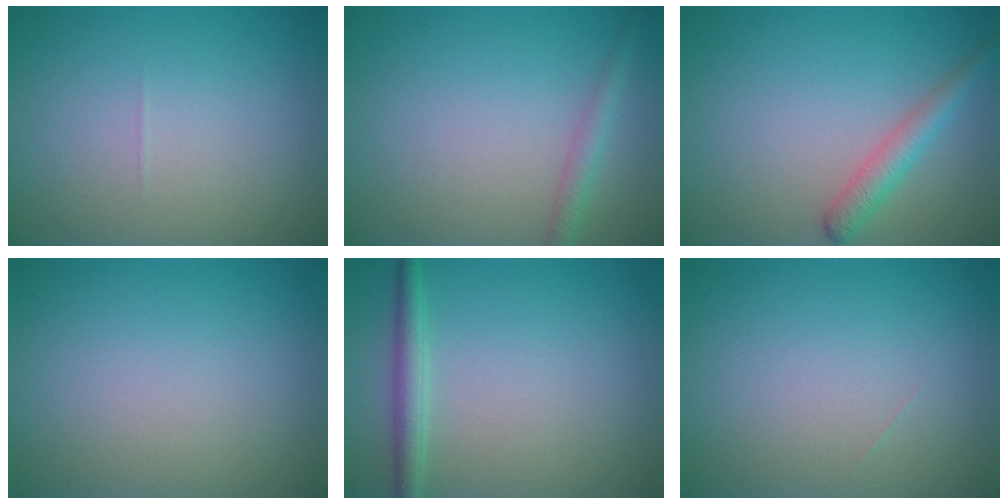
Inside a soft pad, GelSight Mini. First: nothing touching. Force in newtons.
{"total": 1.8, "press": 1.8, "slide": 0.1}
{"total": 2.5, "press": 2.5, "slide": 0.1}
{"total": 0.0}
{"total": 2.2, "press": 2.2, "slide": 0.0}
{"total": 0.0}